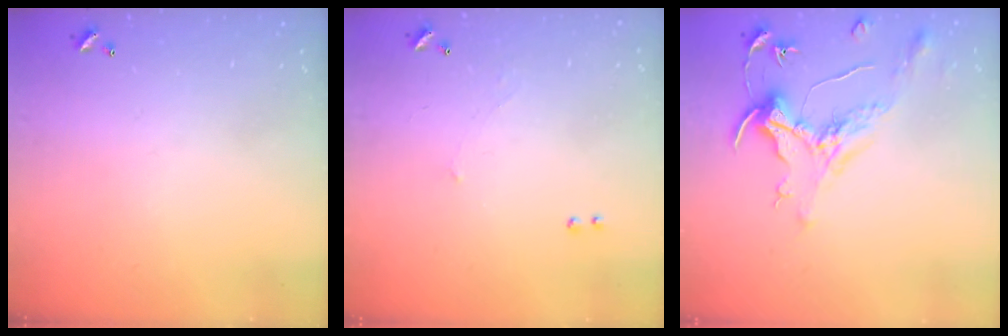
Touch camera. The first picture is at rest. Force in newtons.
{"total": 1.3, "press": 1.0, "slide": 0.7}
{"total": 1.6, "press": 1.4, "slide": 0.7}